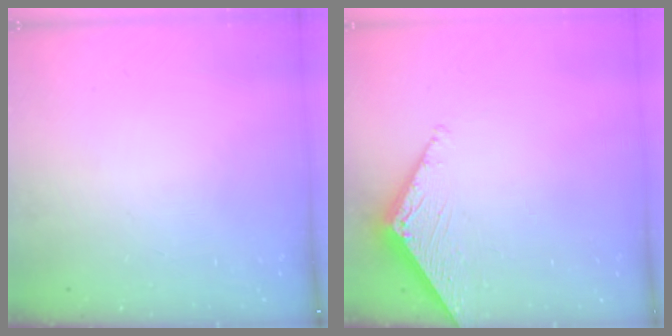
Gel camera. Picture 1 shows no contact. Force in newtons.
{"total": 3.1, "press": 3.1, "slide": 0.4}